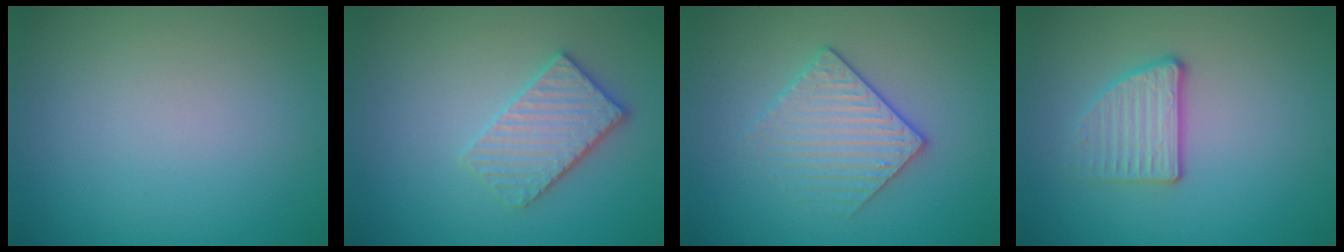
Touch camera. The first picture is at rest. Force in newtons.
{"total": 3.3, "press": 3.1, "slide": 1.0}
{"total": 3.1, "press": 2.9, "slide": 1.2}
{"total": 2.8, "press": 2.3, "slide": 1.5}